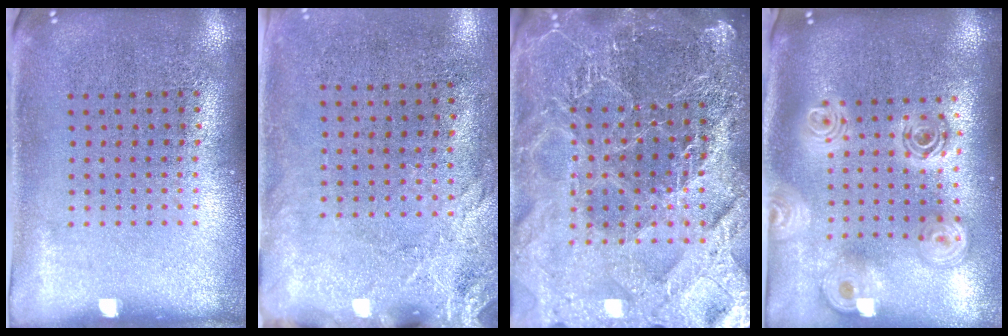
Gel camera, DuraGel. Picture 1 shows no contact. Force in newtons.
{"total": 2.6, "press": 2.1, "slide": 1.6}
{"total": 5.8, "press": 5.0, "slide": 2.8}
{"total": 2.4, "press": 1.9, "slide": 1.5}